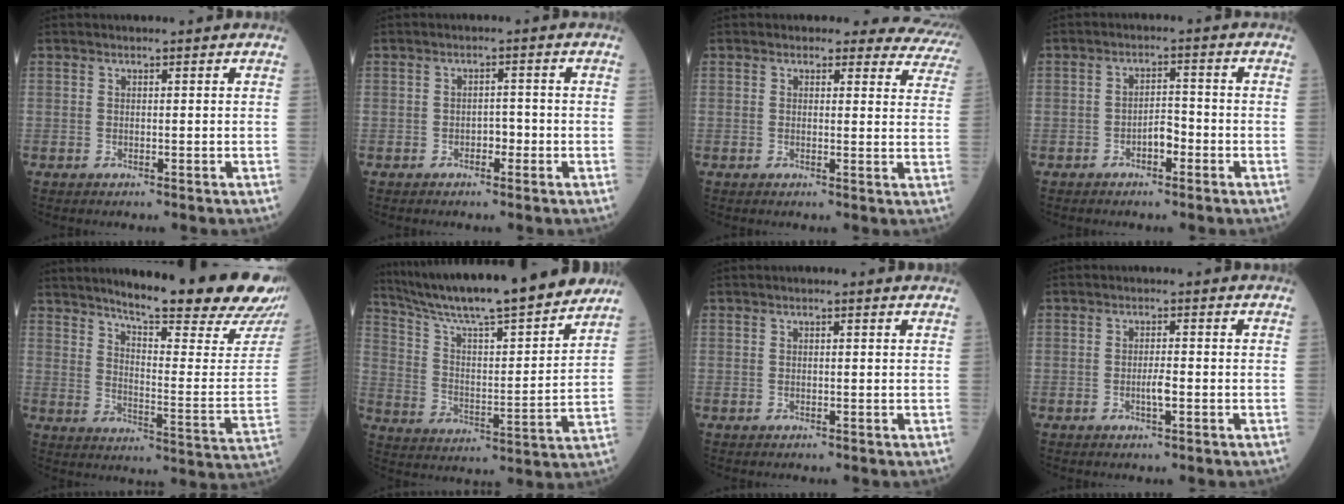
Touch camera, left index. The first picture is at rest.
{"total": 1.8, "force": [-1.0, 0.9, 1.2], "torque": [-0.009, 0.002, -0.020]}
{"total": 11.3, "force": [10.6, 3.9, 0.4], "torque": [0.049, -0.049, 0.067]}
{"total": 3.0, "force": [-1.8, 1.2, 2.1], "torque": [-0.028, 0.004, -0.035]}
{"total": 24.7, "force": [20.9, 1.4, 13.2], "torque": [-0.191, -0.084, 0.259]}
{"total": 22.6, "force": [19.8, 1.0, 10.7], "torque": [-0.181, -0.018, 0.302]}
{"total": 0.7, "force": [0.3, 0.1, 0.7], "torque": [-0.013, 0.005, -0.001]}
{"total": 2.1, "force": [-0.9, 0.3, 1.9], "torque": [-0.035, -0.003, -0.017]}